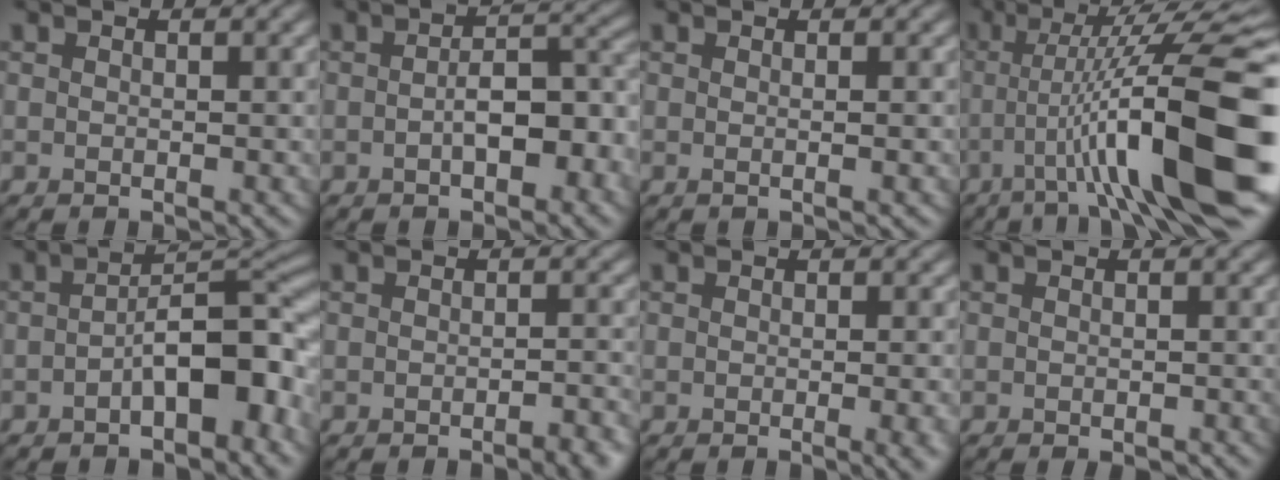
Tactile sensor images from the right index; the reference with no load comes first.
{"total": 5.1, "force": [-1.4, 2.2, 4.4], "torque": [-0.069, 0.006, -0.023]}
{"total": 1.0, "force": [0.0, 0.4, 0.9], "torque": [-0.008, 0.002, -0.003]}
{"total": 14.7, "force": [-2.6, 2.8, 14.2], "torque": [-0.200, 0.022, -0.037]}
{"total": 7.2, "force": [-2.2, 2.9, 6.2], "torque": [-0.081, 0.020, -0.042]}
{"total": 3.3, "force": [-1.9, 1.0, 2.5], "torque": [-0.017, 0.007, -0.023]}
{"total": 4.0, "force": [-0.8, 1.5, 3.6], "torque": [-0.025, -0.007, -0.007]}
{"total": 1.3, "force": [-0.8, 0.2, 1.0], "torque": [-0.010, -0.003, -0.010]}